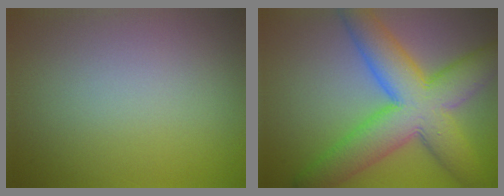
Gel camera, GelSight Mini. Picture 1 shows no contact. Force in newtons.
{"total": 10.8, "press": 10.8, "slide": 0.2}